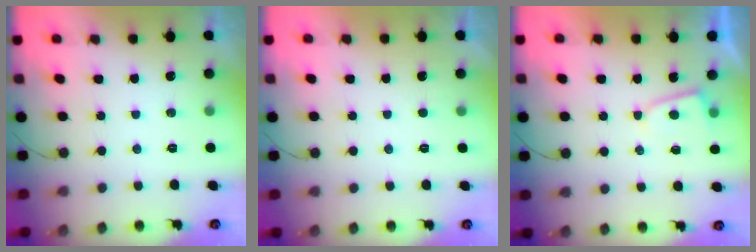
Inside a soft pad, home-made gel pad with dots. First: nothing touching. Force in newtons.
{"total": 1.4, "press": 1.4, "slide": 0.3}
{"total": 3.7, "press": 3.7, "slide": 0.3}